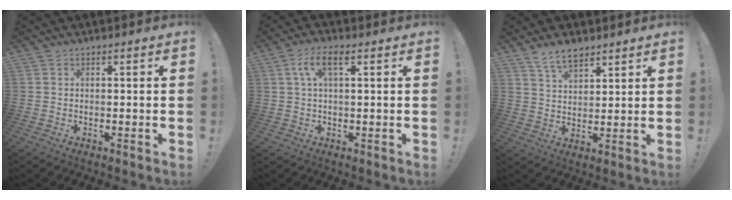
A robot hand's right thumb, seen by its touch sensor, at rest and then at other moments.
{"total": 6.3, "force": [2.1, 2.0, 5.6], "torque": [-0.105, 0.006, 0.035]}
{"total": 7.6, "force": [5.9, 3.3, 3.5], "torque": [-0.067, -0.026, 0.111]}